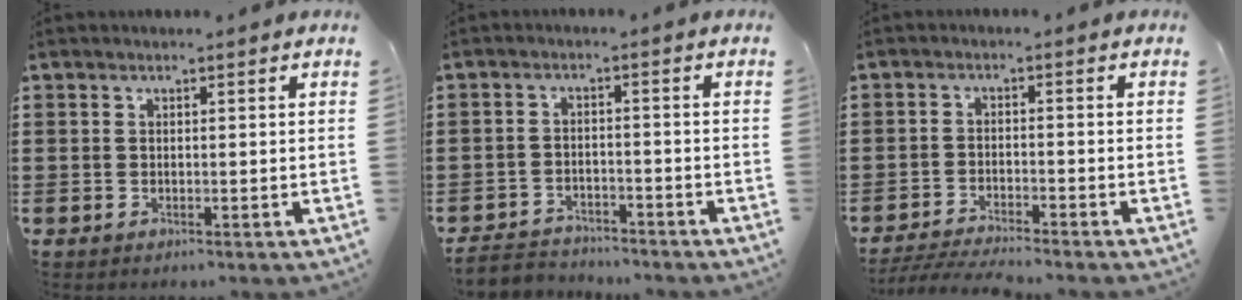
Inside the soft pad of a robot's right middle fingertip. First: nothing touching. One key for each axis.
{"total": 3.2, "fx": -3.2, "fy": 0.7, "fz": 0.0, "tx": -0.007, "ty": 0.002, "tz": -0.068}
{"total": 3.7, "fx": -3.5, "fy": -0.1, "fz": 1.0, "tx": -0.024, "ty": -0.006, "tz": -0.074}